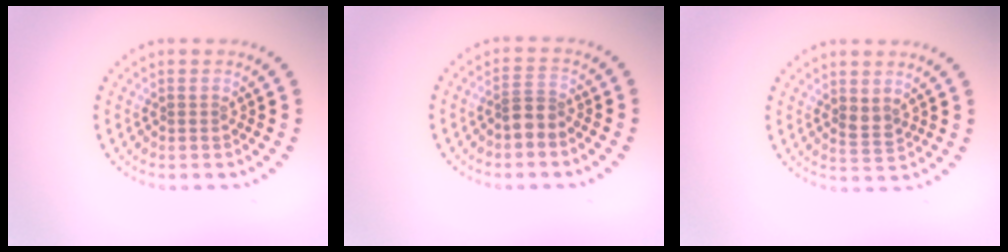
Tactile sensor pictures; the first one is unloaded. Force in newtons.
{"total": 2.2, "press": 1.8, "slide": 1.3}
{"total": 1.3, "press": 1.1, "slide": 0.6}